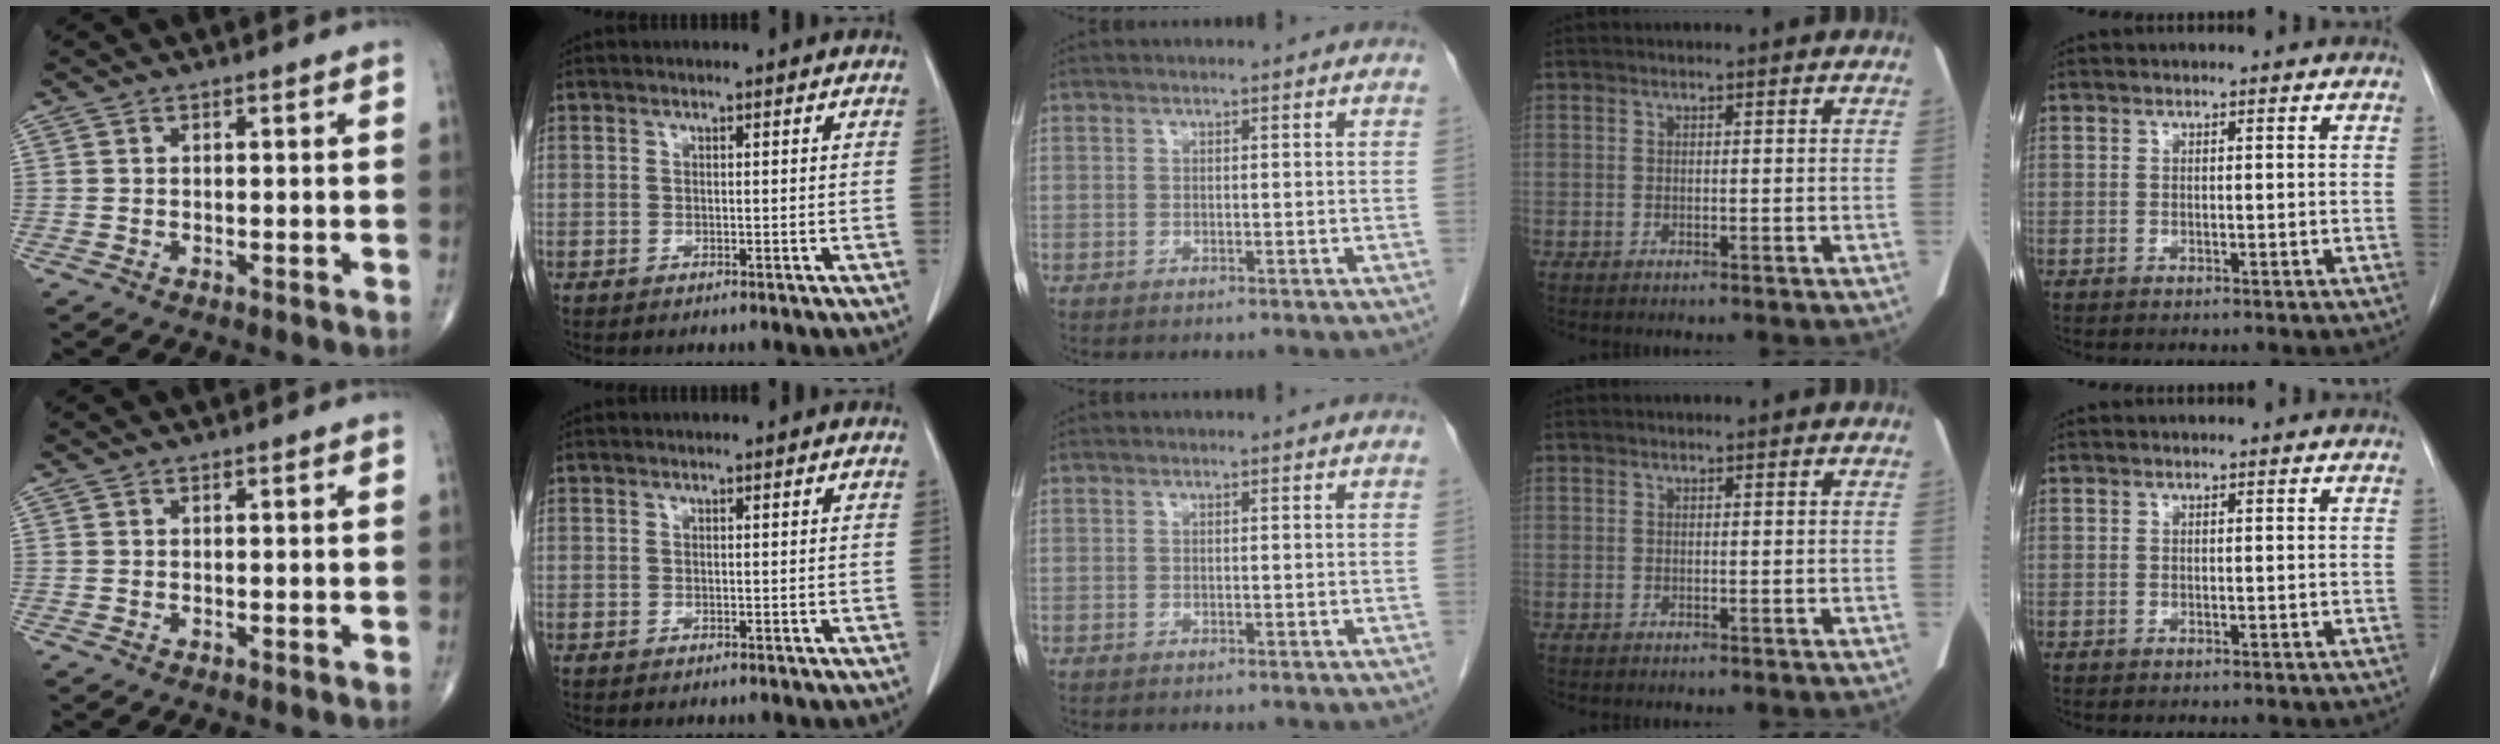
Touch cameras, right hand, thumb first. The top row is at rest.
{}